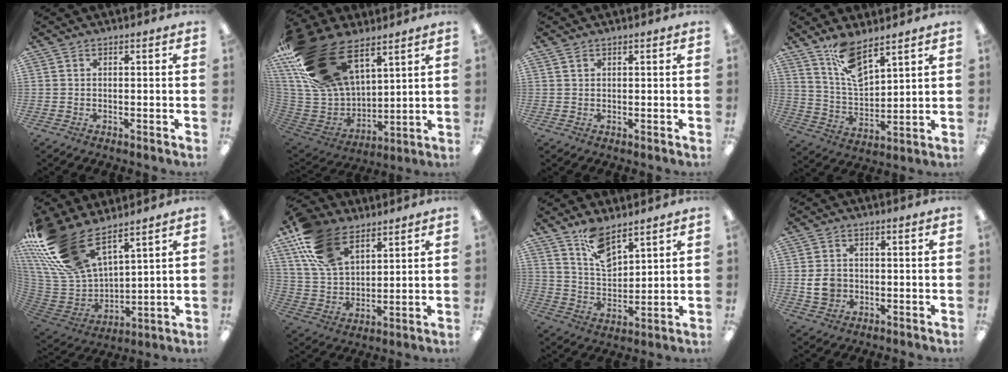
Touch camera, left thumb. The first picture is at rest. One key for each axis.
{"total": 29.4, "fx": 15.9, "fy": 16.3, "fz": 18.6, "tx": -0.374, "ty": -0.074, "tz": 0.299}
{"total": 1.1, "fx": 0.7, "fy": 0.7, "fz": 0.5, "tx": -0.012, "ty": 0.002, "tz": 0.013}
{"total": 10.7, "fx": 8.4, "fy": 3.7, "fz": 5.7, "tx": -0.111, "ty": -0.044, "tz": 0.152}
{"total": 22.0, "fx": 15.5, "fy": 10.1, "fz": 12.0, "tx": -0.275, "ty": -0.083, "tz": 0.288}
{"total": 17.8, "fx": 10.5, "fy": 10.4, "fz": 10.0, "tx": -0.208, "ty": -0.027, "tz": 0.201}
{"total": 9.9, "fx": 7.7, "fy": 4.1, "fz": 4.7, "tx": -0.082, "ty": -0.043, "tz": 0.139}
{"total": 5.5, "fx": -0.4, "fy": 4.6, "fz": 3.0, "tx": -0.061, "ty": 0.004, "tz": -0.008}